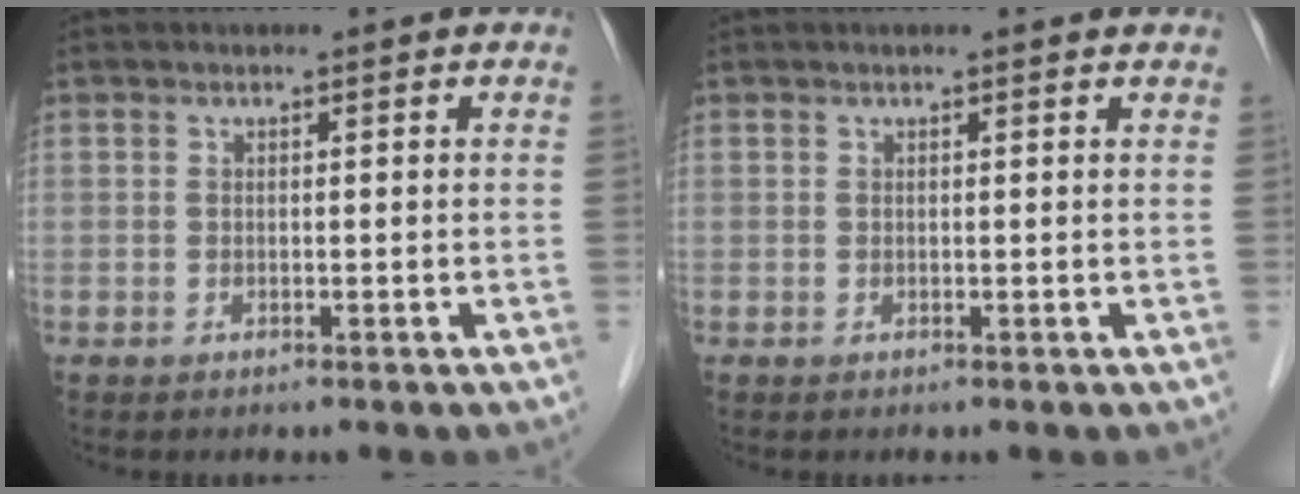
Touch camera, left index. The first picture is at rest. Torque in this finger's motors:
{"motor_torque": [0.16, -0.29, 0.01, -0.01]}